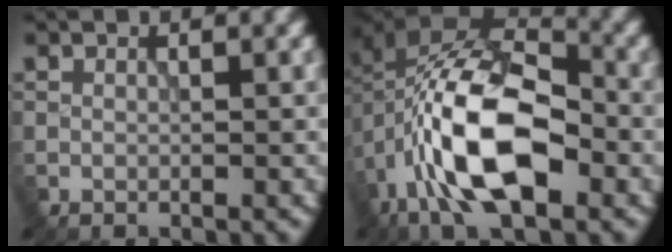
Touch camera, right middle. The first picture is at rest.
{"total": 14.3, "force": [-3.9, 7.6, 11.5], "torque": [-0.213, 0.000, -0.079]}